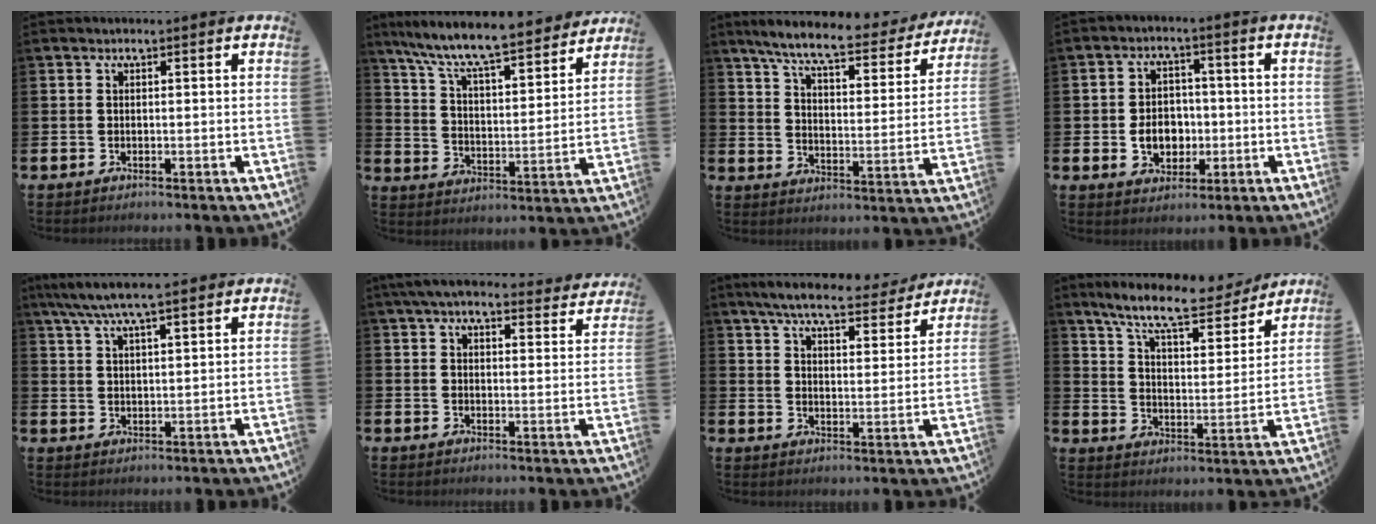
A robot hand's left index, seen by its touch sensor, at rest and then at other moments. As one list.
[{"total": 9.7, "force": [8.9, 1.1, 3.7], "torque": [-0.105, -0.064, 0.151]}, {"total": 7.8, "force": [6.8, 1.2, 3.6], "torque": [-0.097, -0.043, 0.112]}, {"total": 5.1, "force": [-0.8, 4.2, 2.8], "torque": [-0.035, 0.001, -0.024]}, {"total": 6.8, "force": [6.2, 0.8, 2.8], "torque": [-0.070, -0.018, 0.112]}, {"total": 6.1, "force": [5.6, 1.3, 2.0], "torque": [-0.056, -0.022, 0.101]}, {"total": 7.2, "force": [6.6, 1.2, 2.6], "torque": [-0.066, -0.037, 0.112]}, {"total": 10.1, "force": [8.9, 1.9, 4.4], "torque": [-0.108, -0.050, 0.151]}]